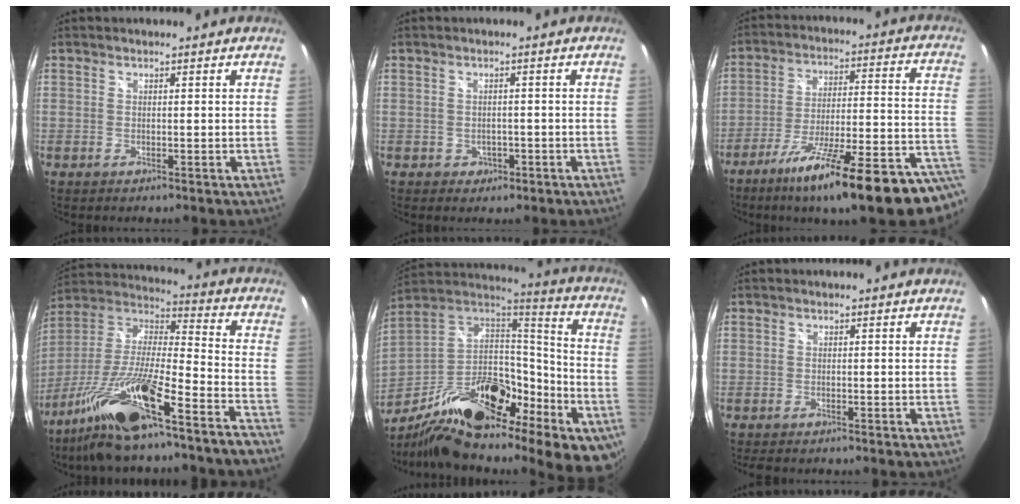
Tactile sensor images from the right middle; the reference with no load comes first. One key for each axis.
{"total": 2.7, "fx": -0.9, "fy": 2.4, "fz": 0.8, "tx": -0.019, "ty": 0.000, "tz": -0.006}
{"total": 26.8, "fx": -19.1, "fy": 3.7, "fz": 18.4, "tx": -0.252, "ty": -0.054, "tz": -0.276}
{"total": 21.8, "fx": -15.4, "fy": 1.3, "fz": 15.4, "tx": -0.269, "ty": -0.034, "tz": -0.269}
{"total": 33.1, "fx": -17.4, "fy": 13.7, "fz": 24.6, "tx": -0.404, "ty": -0.018, "tz": -0.275}
{"total": 1.6, "fx": -1.3, "fy": 0.6, "fz": 0.7, "tx": -0.015, "ty": -0.008, "tz": -0.020}